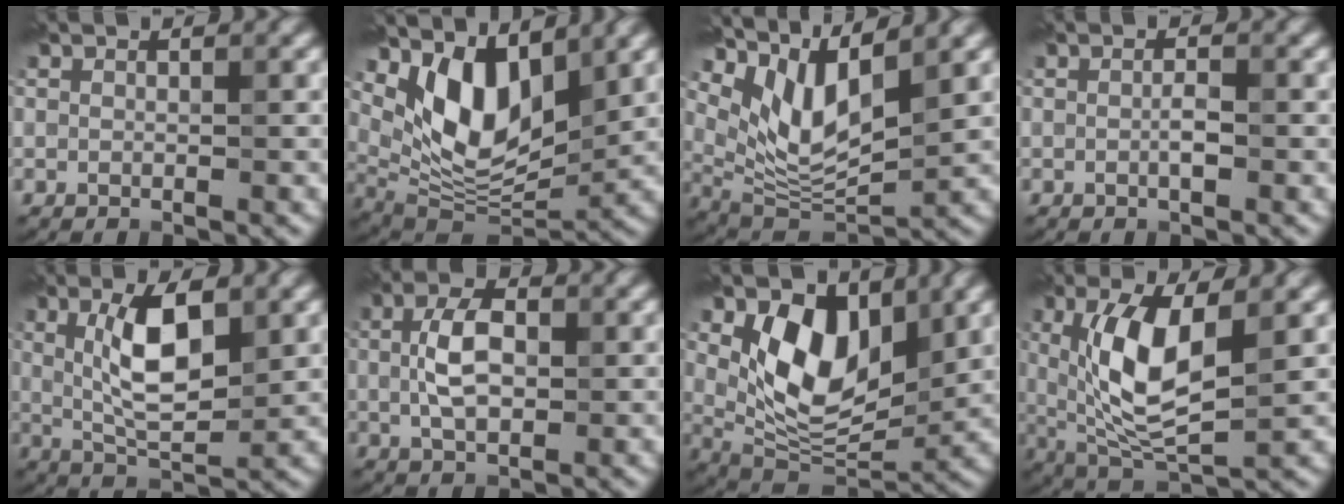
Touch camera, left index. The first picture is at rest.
{"total": 8.3, "force": [3.7, 4.2, 6.2], "torque": [-0.113, -0.024, 0.066]}
{"total": 7.3, "force": [4.2, 2.8, 5.3], "torque": [-0.112, -0.013, 0.085]}
{"total": 1.1, "force": [-0.2, 0.3, 1.0], "torque": [-0.021, 0.004, -0.005]}
{"total": 6.1, "force": [1.6, 2.0, 5.6], "torque": [-0.101, 0.004, 0.030]}
{"total": 4.5, "force": [0.4, 2.6, 3.7], "torque": [-0.076, 0.006, 0.004]}
{"total": 8.6, "force": [2.8, 5.1, 6.4], "torque": [-0.113, -0.018, 0.045]}
{"total": 8.2, "force": [1.6, 3.1, 7.4], "torque": [-0.150, -0.013, 0.034]}